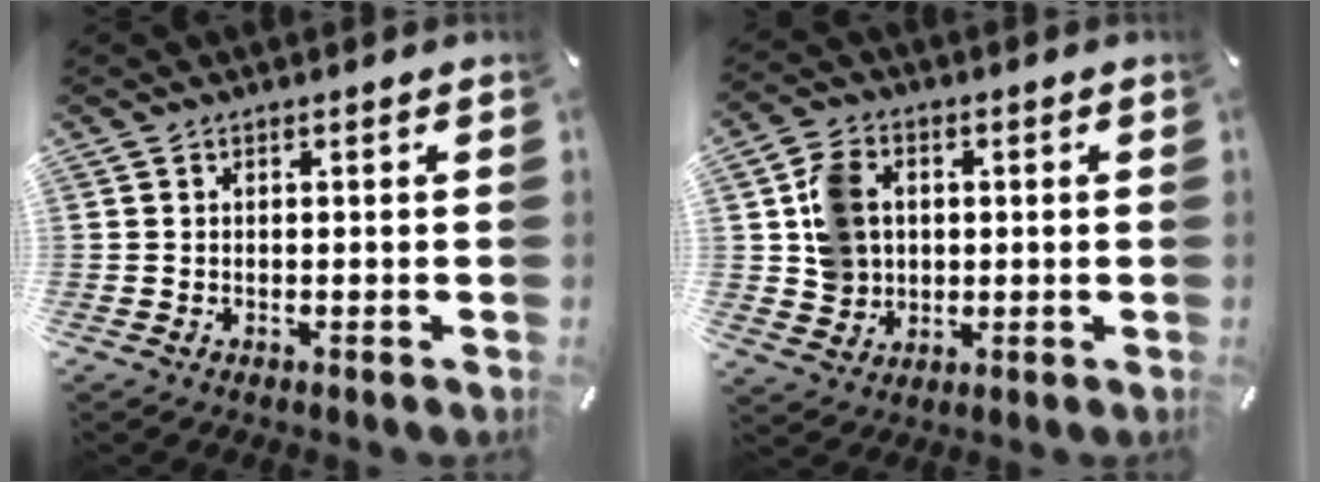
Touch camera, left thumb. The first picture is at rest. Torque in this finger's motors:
{"motor_torque": [1.32, 1.80, 0.70, -0.26, 0.16]}